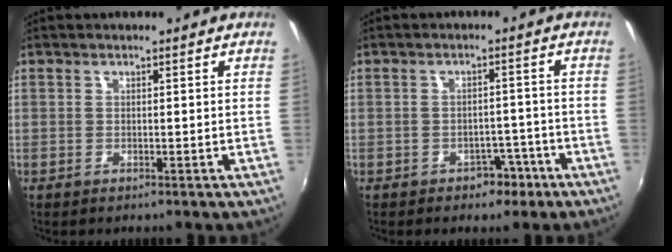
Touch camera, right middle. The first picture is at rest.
{"total": 4.1, "force": [-2.7, 2.8, 1.4], "torque": [-0.030, 0.009, -0.027]}